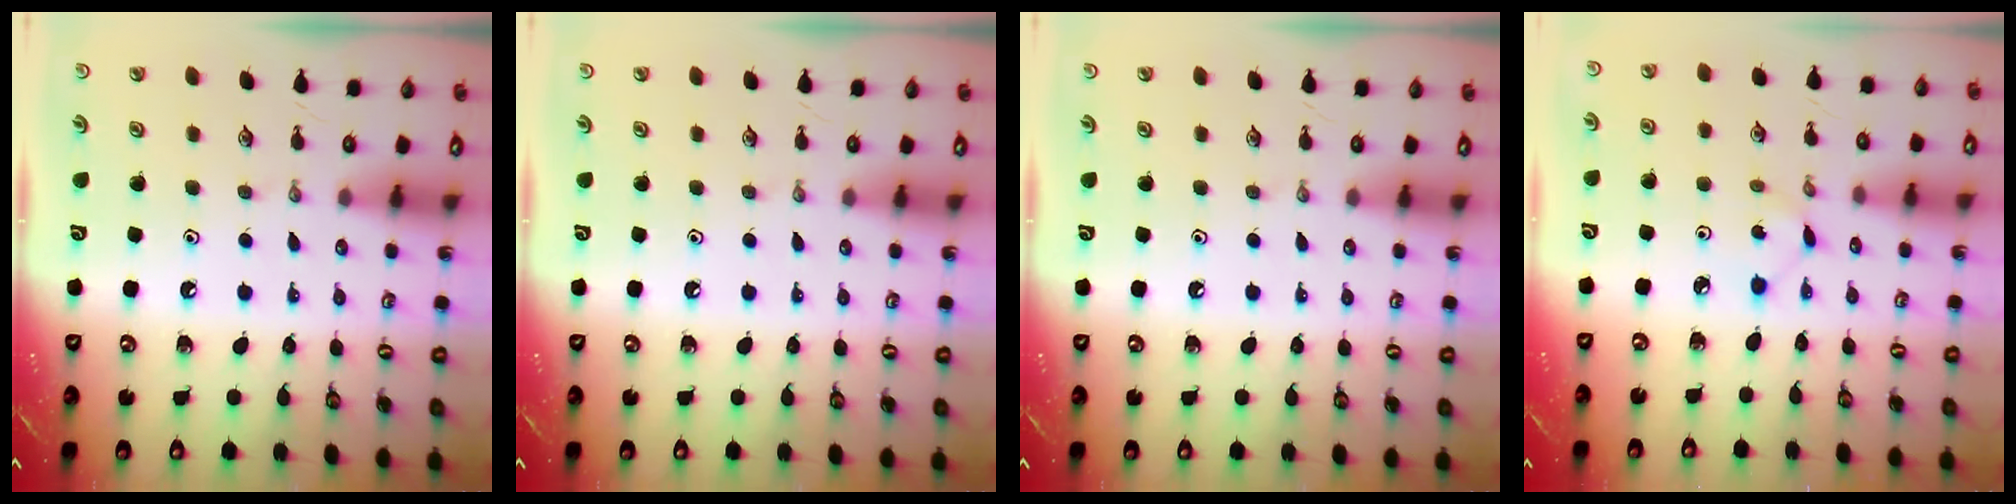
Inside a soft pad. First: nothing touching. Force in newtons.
{"total": 0.0}
{"total": 0.0}
{"total": 1.9, "press": 1.9, "slide": 0.2}